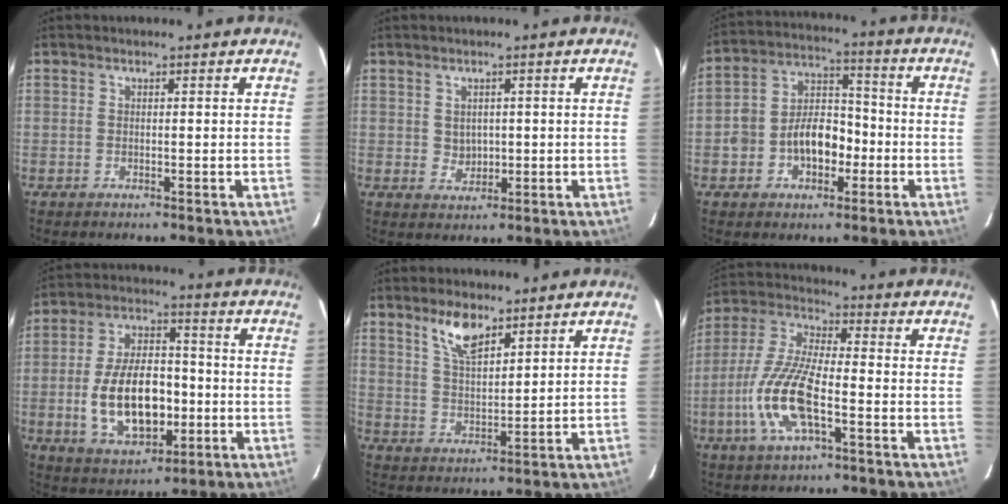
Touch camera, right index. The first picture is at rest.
{"total": 2.8, "force": [0.4, 2.6, 1.0], "torque": [-0.015, 0.002, 0.013]}
{"total": 10.6, "force": [-3.3, 7.6, 6.7], "torque": [-0.131, 0.032, -0.049]}
{"total": 15.4, "force": [-3.2, 8.4, 12.5], "torque": [-0.248, 0.007, -0.037]}
{"total": 7.2, "force": [5.0, 2.8, 4.5], "torque": [-0.077, 0.001, 0.099]}
{"total": 14.0, "force": [-4.6, 4.5, 12.4], "torque": [-0.267, -0.004, -0.093]}